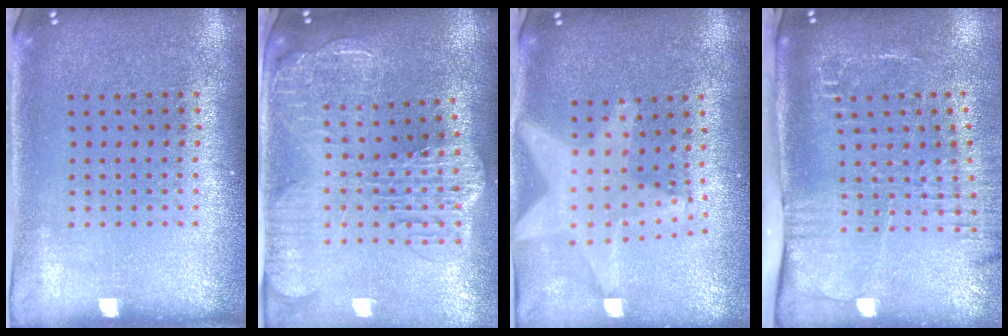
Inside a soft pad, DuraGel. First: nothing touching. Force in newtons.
{"total": 3.1, "press": 2.6, "slide": 1.8}
{"total": 1.9, "press": 1.6, "slide": 1.0}
{"total": 2.6, "press": 2.0, "slide": 1.7}